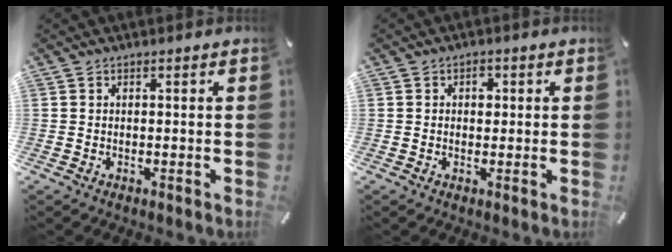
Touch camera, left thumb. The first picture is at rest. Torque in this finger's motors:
{"motor_torque": [0.49, 0.62, 0.05, -0.19, 0.02]}